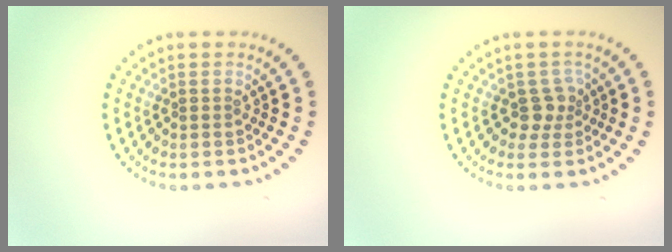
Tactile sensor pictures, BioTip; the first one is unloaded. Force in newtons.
{"total": 1.9, "press": 1.4, "slide": 1.2}